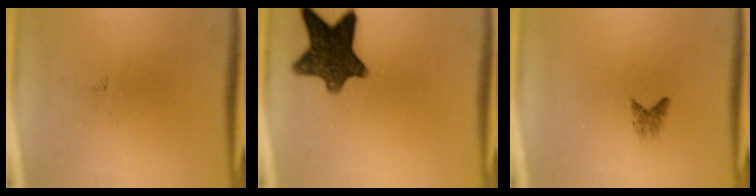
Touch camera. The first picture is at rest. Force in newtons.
{"total": 12.0}
{"total": 1.1}